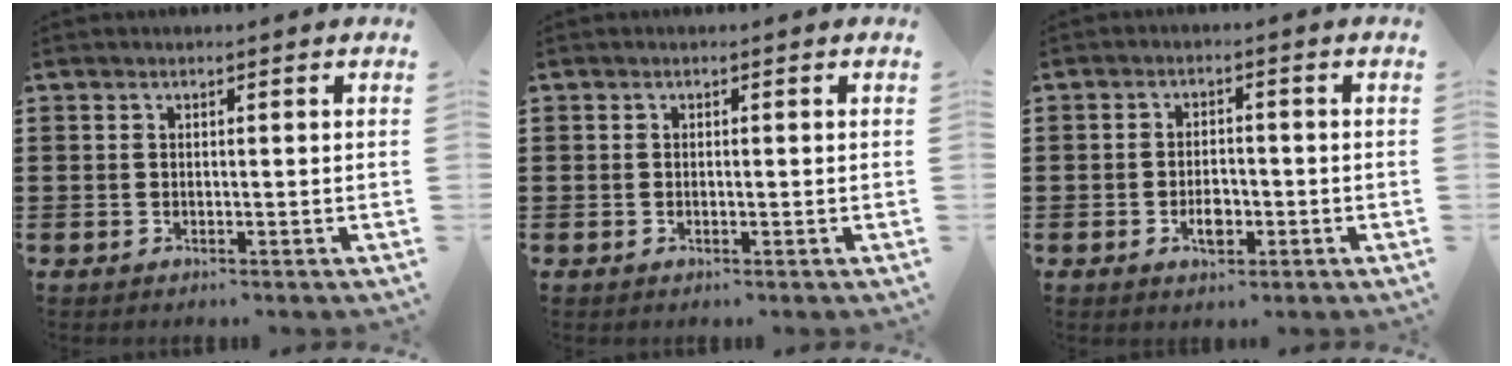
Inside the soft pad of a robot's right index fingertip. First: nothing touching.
{"total": 0.0}
{"total": 3.7, "force": [-1.3, 2.0, 2.8], "torque": [-0.043, 0.001, -0.023]}